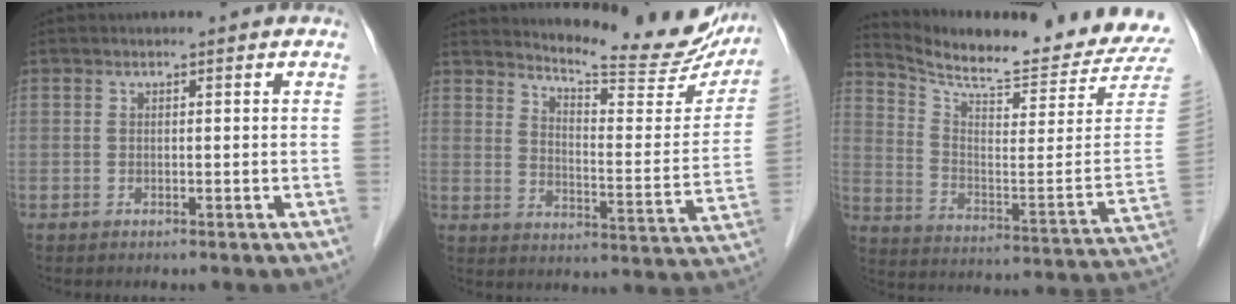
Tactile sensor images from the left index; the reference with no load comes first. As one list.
[{"total": 19.1, "force": [17.7, 3.1, 6.6], "torque": [-0.088, -0.069, 0.215]}, {"total": 21.2, "force": [20.3, -0.2, 6.0], "torque": [-0.117, -0.123, 0.273]}]